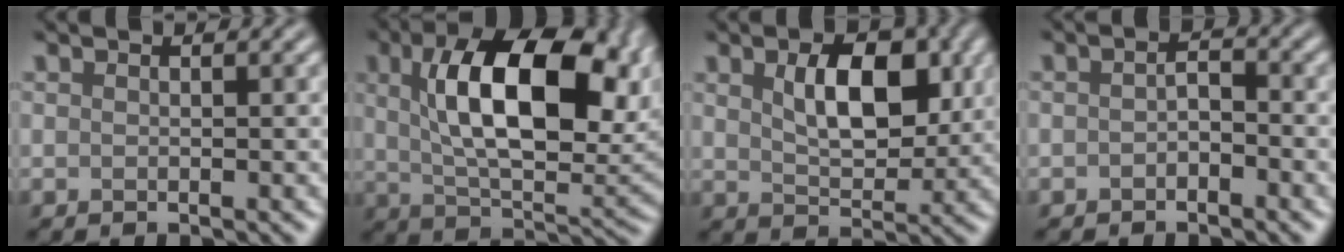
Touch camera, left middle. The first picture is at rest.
{"total": 11.5, "force": [1.9, 4.4, 10.5], "torque": [-0.178, -0.013, 0.058]}
{"total": 2.9, "force": [0.6, 0.9, 2.7], "torque": [-0.073, -0.024, 0.050]}
{"total": 2.7, "force": [-1.9, -1.5, -1.2], "torque": [-0.011, -0.026, 0.005]}